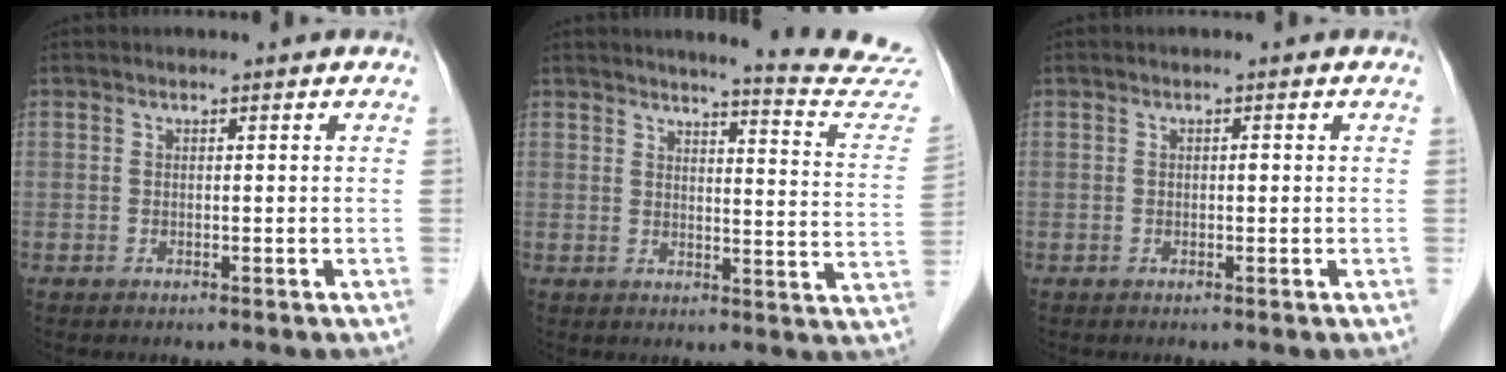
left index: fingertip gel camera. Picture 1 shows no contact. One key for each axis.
{"total": 14.1, "fx": 13.8, "fy": -1.0, "fz": 2.7, "tx": -0.025, "ty": -0.110, "tz": 0.135}
{"total": 0.5, "fx": -0.2, "fy": 0.3, "fz": 0.4, "tx": -0.005, "ty": -0.002, "tz": -0.005}